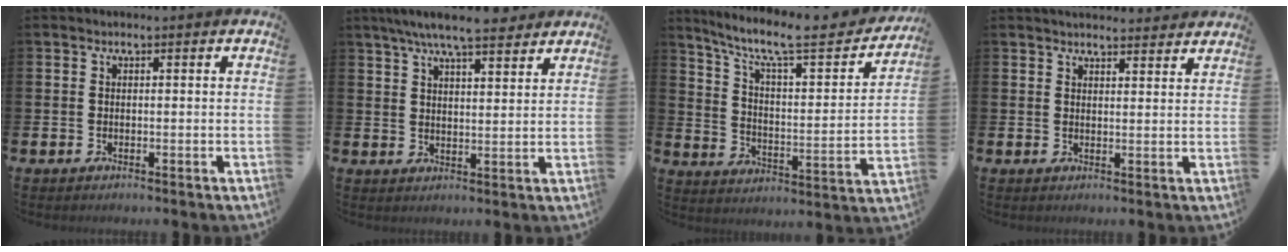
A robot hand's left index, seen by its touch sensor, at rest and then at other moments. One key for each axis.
{"total": 7.2, "fx": 6.6, "fy": 1.0, "fz": 2.8, "tx": -0.061, "ty": -0.023, "tz": 0.117}
{"total": 9.4, "fx": 7.5, "fy": 2.1, "fz": 5.3, "tx": -0.119, "ty": -0.052, "tz": 0.116}
{"total": 3.1, "fx": 3.1, "fy": 0.3, "fz": 0.0, "tx": 0.006, "ty": -0.021, "tz": 0.055}